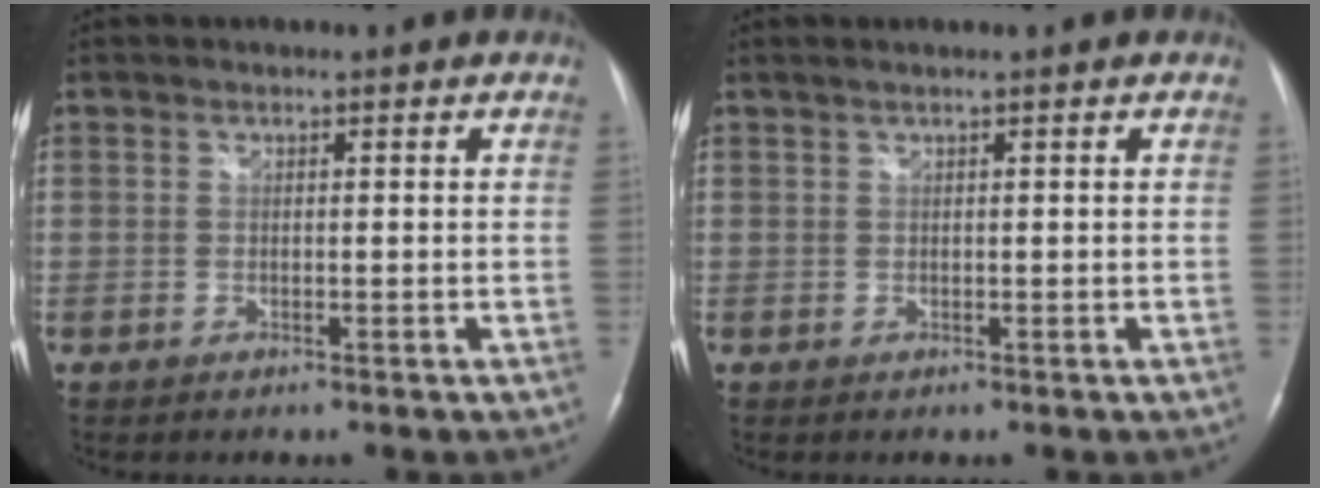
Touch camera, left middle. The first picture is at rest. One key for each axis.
{"total": 1.0, "fx": 0.7, "fy": -0.2, "fz": 0.7, "tx": -0.021, "ty": 0.013, "tz": 0.018}